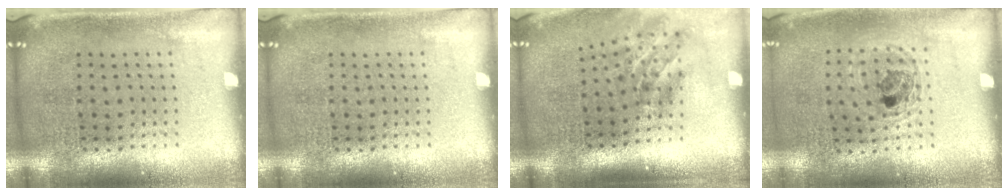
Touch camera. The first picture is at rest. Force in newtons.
{"total": 0.0}
{"total": 1.9, "press": 1.1, "slide": 1.5}
{"total": 0.9, "press": 0.9, "slide": 0.2}